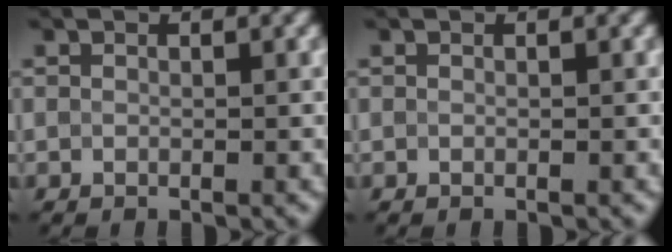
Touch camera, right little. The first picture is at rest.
{"total": 0.0}